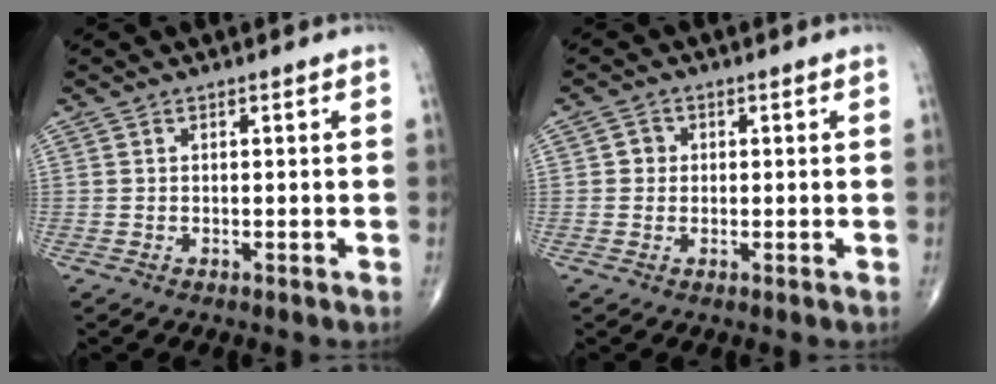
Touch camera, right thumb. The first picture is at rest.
{"total": 2.1, "force": [0.1, 2.0, 0.6], "torque": [0.002, 0.005, -0.002]}